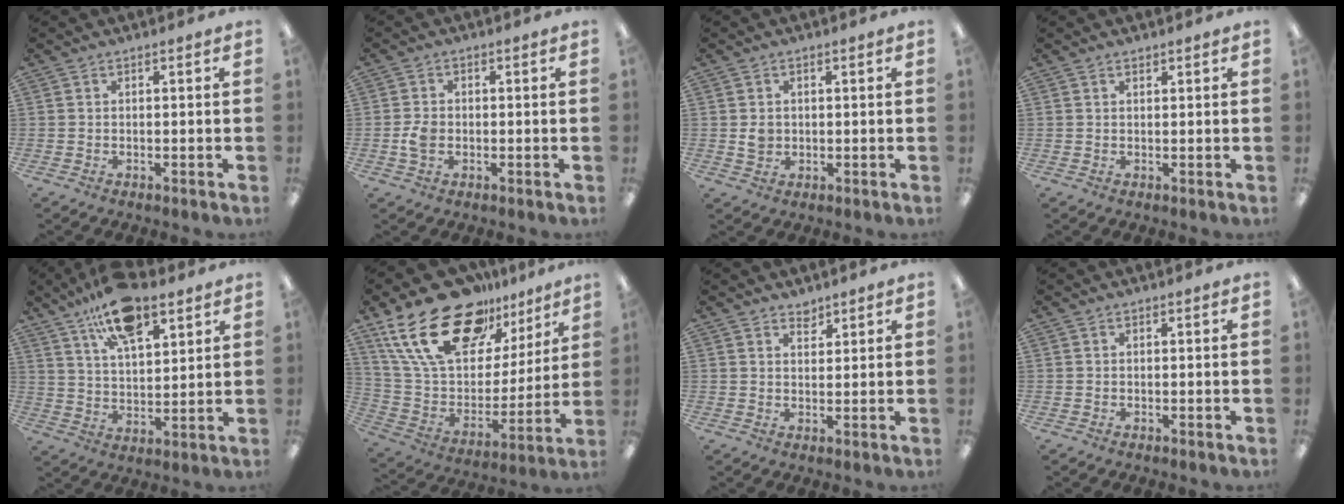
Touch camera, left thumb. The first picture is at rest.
{"total": 3.4, "force": [-0.6, 2.4, 2.3], "torque": [-0.050, 0.003, -0.012]}
{"total": 2.6, "force": [0.2, 2.3, 1.3], "torque": [-0.018, 0.002, 0.002]}
{"total": 0.7, "force": [0.7, 0.2, 0.2], "torque": [-0.005, 0.000, 0.013]}
{"total": 14.4, "force": [10.1, 5.8, 8.4], "torque": [-0.138, -0.044, 0.176]}
{"total": 26.4, "force": [17.0, 13.9, 14.7], "torque": [-0.275, -0.093, 0.306]}
{"total": 2.3, "force": [2.2, 0.8, 0.1], "torque": [0.010, -0.017, 0.038]}
{"total": 0.0}